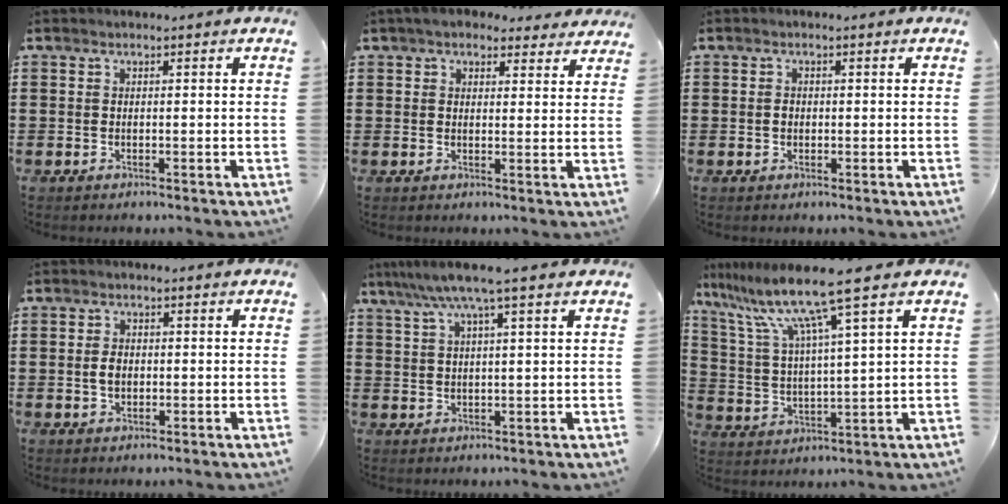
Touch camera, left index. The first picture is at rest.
{"total": 4.3, "force": [3.7, 1.6, 1.5], "torque": [-0.040, -0.004, 0.070]}
{"total": 1.2, "force": [-0.1, 0.8, 0.9], "torque": [-0.020, 0.004, -0.002]}
{"total": 2.6, "force": [0.0, 1.6, 2.0], "torque": [-0.040, 0.006, -0.001]}
{"total": 6.1, "force": [4.2, -0.2, 4.4], "torque": [-0.097, -0.007, 0.071]}
{"total": 11.6, "force": [8.1, -0.3, 8.3], "torque": [-0.194, -0.035, 0.128]}